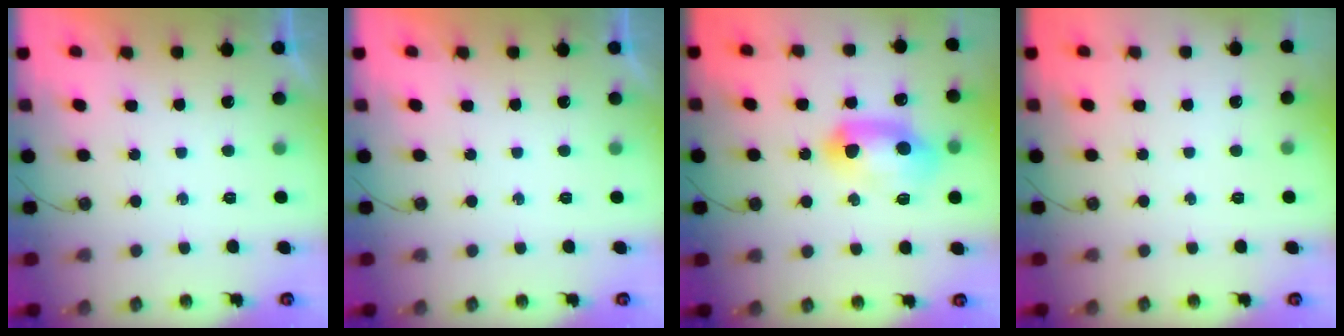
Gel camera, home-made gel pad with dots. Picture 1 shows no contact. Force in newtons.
{"total": 0.0}
{"total": 13.5, "press": 13.4, "slide": 0.9}
{"total": 0.0}